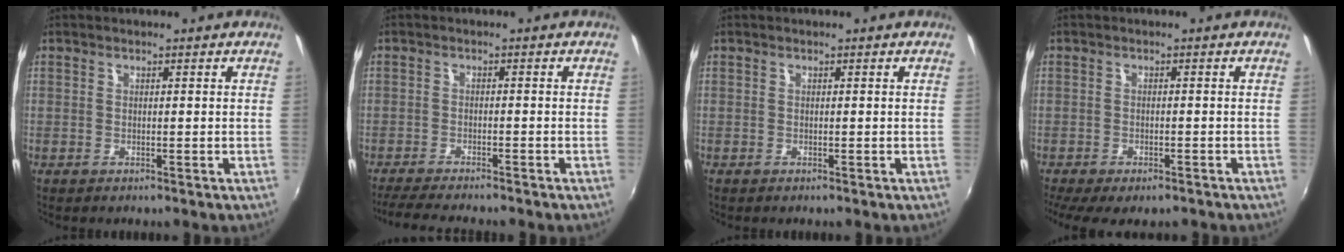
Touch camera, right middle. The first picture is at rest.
{"total": 7.9, "force": [-7.1, 0.4, 3.5], "torque": [-0.085, -0.019, -0.113]}
{"total": 0.0}
{"total": 8.3, "force": [-6.2, 2.8, 4.7], "torque": [-0.108, -0.038, -0.097]}